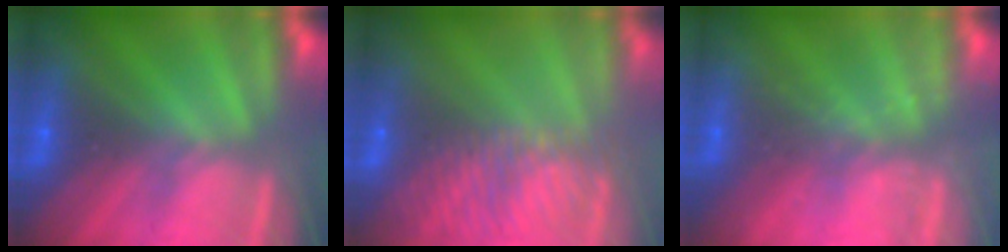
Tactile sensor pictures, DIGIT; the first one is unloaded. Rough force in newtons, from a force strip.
{"total": 8.6}
{"total": 2.1}